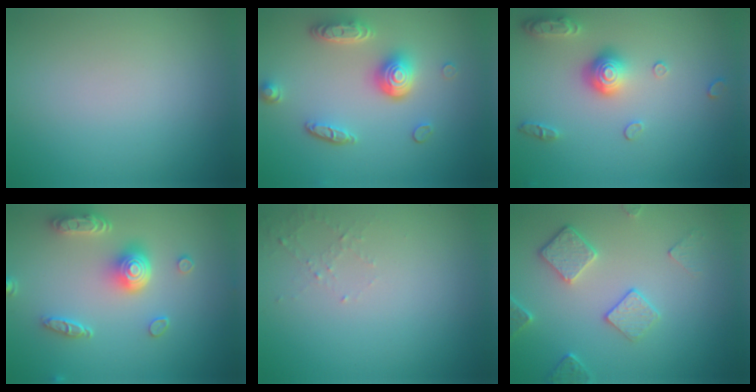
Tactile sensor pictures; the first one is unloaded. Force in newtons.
{"total": 4.9, "press": 3.7, "slide": 3.2}
{"total": 3.1, "press": 2.7, "slide": 1.6}
{"total": 5.0, "press": 3.9, "slide": 3.1}
{"total": 1.1, "press": 1.0, "slide": 0.4}
{"total": 3.7, "press": 3.2, "slide": 2.0}